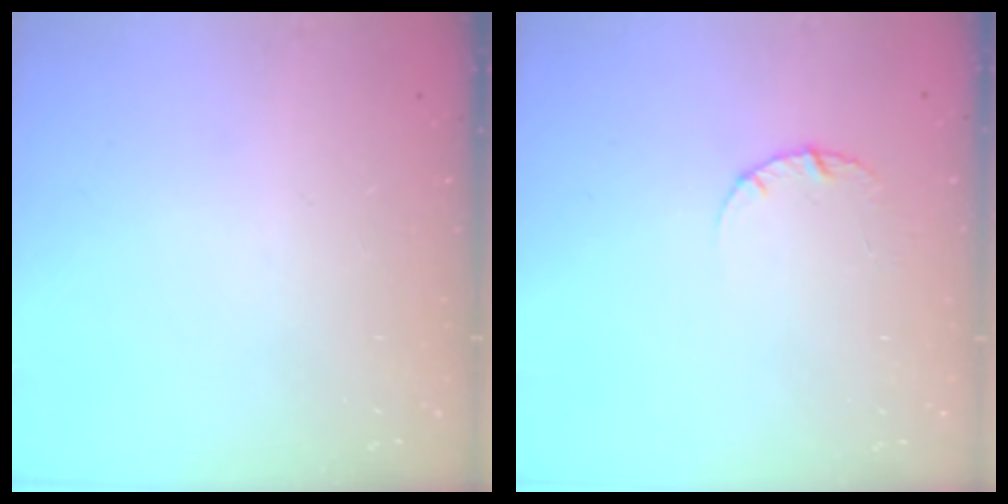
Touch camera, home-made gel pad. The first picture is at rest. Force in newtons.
{"total": 2.5, "press": 2.5, "slide": 0.3}